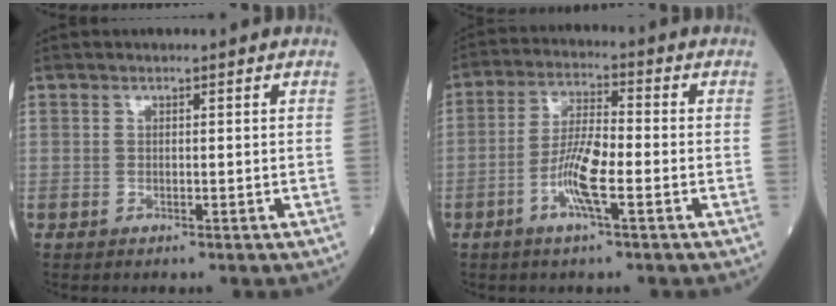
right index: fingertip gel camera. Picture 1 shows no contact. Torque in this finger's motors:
{"motor_torque": [0.26, -0.14, 0.20, 0.05]}